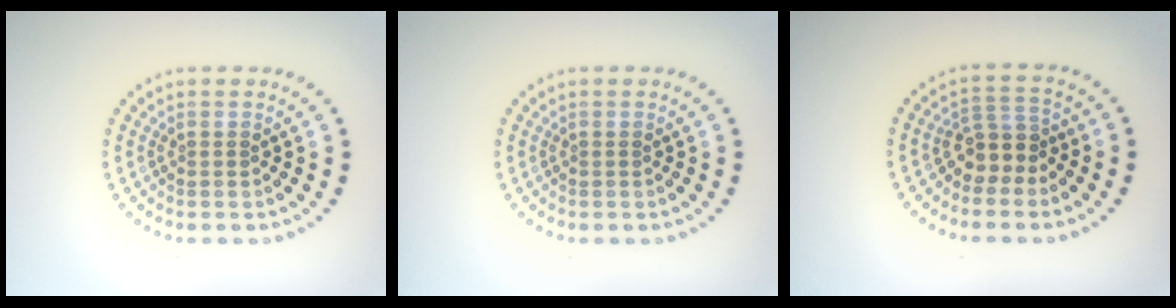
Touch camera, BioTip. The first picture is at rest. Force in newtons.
{"total": 0.0}
{"total": 2.8, "press": 2.3, "slide": 1.6}